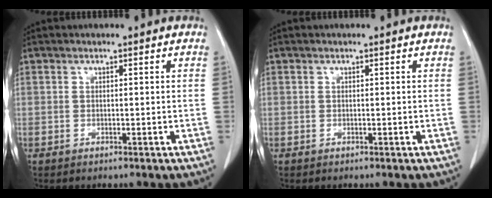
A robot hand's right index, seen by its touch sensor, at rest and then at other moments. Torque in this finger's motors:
{"motor_torque": [0.00, 0.00, 0.01, 0.00]}